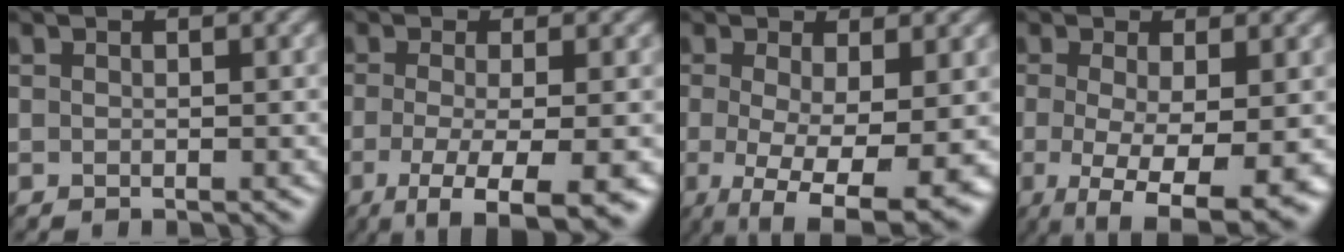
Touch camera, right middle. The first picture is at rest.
{"total": 7.9, "force": [-3.4, 2.2, 6.8], "torque": [-0.101, -0.014, -0.052]}
{"total": 8.5, "force": [-1.9, 2.6, 7.9], "torque": [-0.133, -0.022, -0.022]}
{"total": 7.7, "force": [-2.0, 2.1, 7.1], "torque": [-0.127, -0.024, -0.024]}